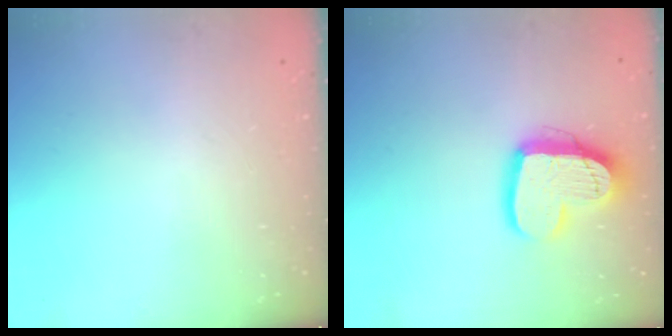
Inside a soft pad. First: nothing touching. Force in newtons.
{"total": 15.3, "press": 15.2, "slide": 1.3}